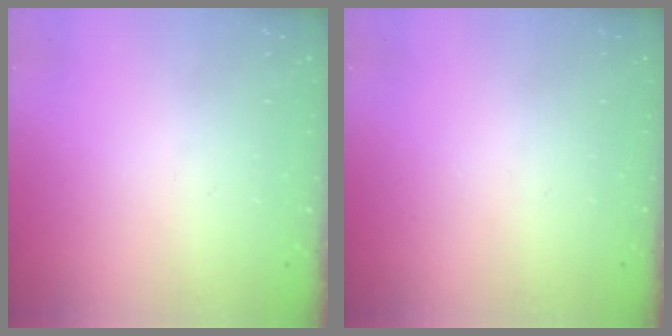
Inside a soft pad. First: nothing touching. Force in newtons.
{"total": 0.0}